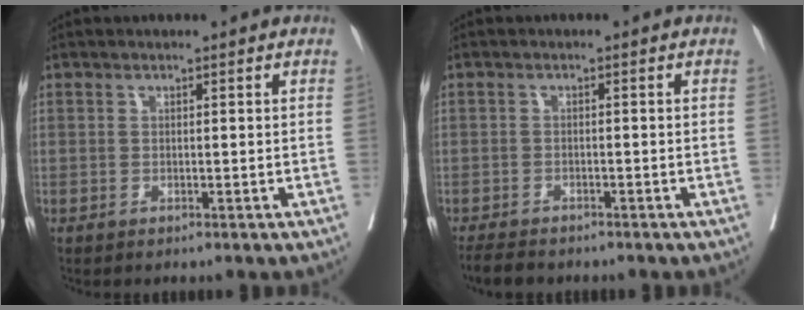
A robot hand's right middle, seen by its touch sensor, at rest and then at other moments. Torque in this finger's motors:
{"motor_torque": [0.01, -0.01, 0.00, 0.00]}